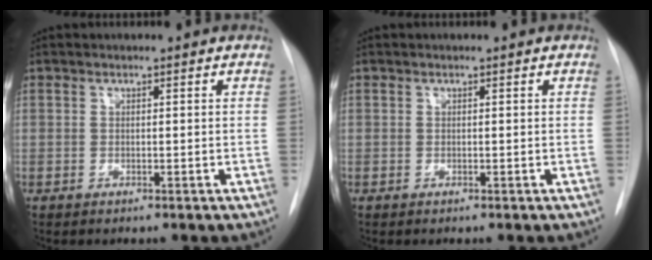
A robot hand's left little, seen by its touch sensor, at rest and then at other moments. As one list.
[{"total": 0.0}]